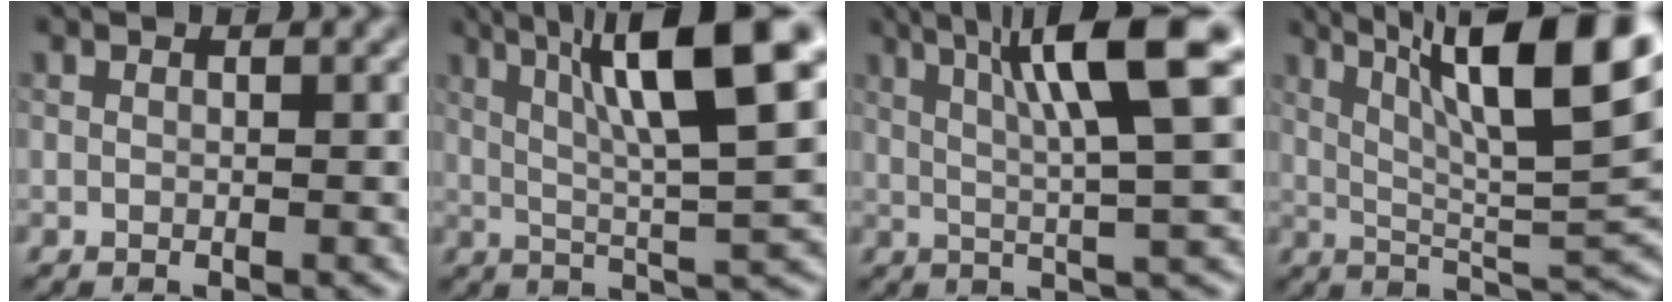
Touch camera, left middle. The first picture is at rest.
{"total": 11.6, "force": [4.7, 2.1, 10.4], "torque": [-0.148, 0.016, 0.075]}
{"total": 9.0, "force": [3.3, 1.2, 8.3], "torque": [-0.115, 0.015, 0.051]}
{"total": 13.1, "force": [5.9, 3.0, 11.3], "torque": [-0.170, 0.011, 0.100]}